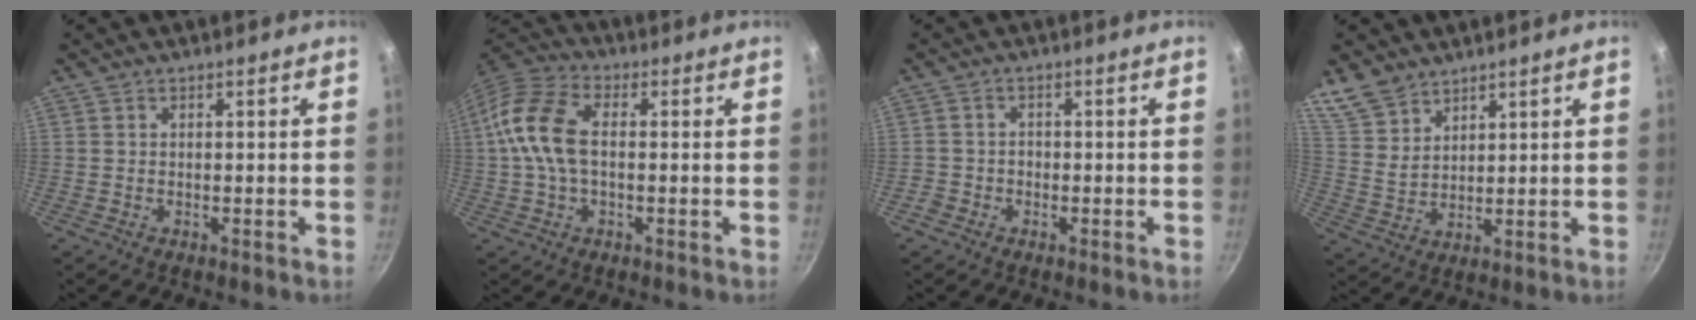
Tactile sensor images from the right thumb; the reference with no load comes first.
{"total": 12.1, "force": [0.5, 7.1, 9.8], "torque": [-0.193, 0.032, -0.006]}
{"total": 2.1, "force": [-1.2, 1.7, 0.5], "torque": [0.000, 0.015, -0.020]}
{"total": 7.6, "force": [6.0, 3.9, 2.4], "torque": [-0.030, -0.020, 0.128]}